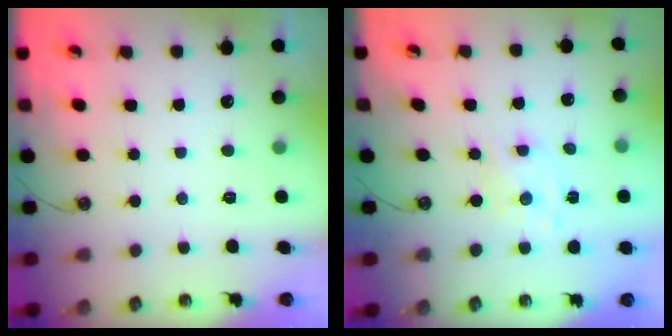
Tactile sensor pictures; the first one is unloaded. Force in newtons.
{"total": 1.8, "press": 1.8, "slide": 0.2}